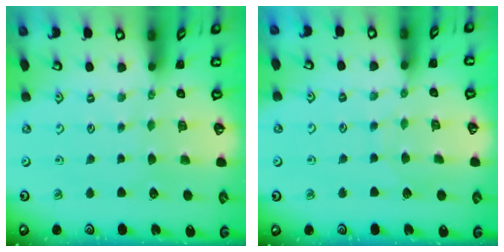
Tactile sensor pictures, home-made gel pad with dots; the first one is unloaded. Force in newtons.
{"total": 5.6, "press": 5.6, "slide": 0.5}